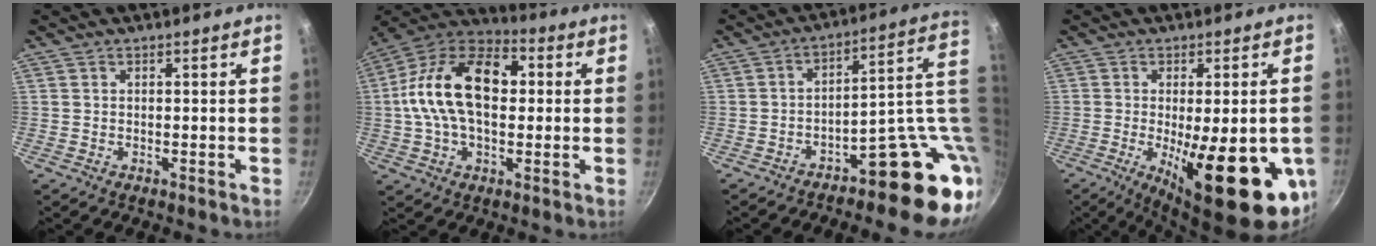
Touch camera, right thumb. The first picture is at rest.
{"total": 20.2, "force": [1.0, 12.3, 16.0], "torque": [-0.264, 0.036, -0.002]}
{"total": 15.4, "force": [-2.1, 6.7, 13.7], "torque": [-0.120, 0.021, -0.022]}
{"total": 21.7, "force": [-5.6, 6.9, 19.8], "torque": [-0.252, -0.019, -0.064]}